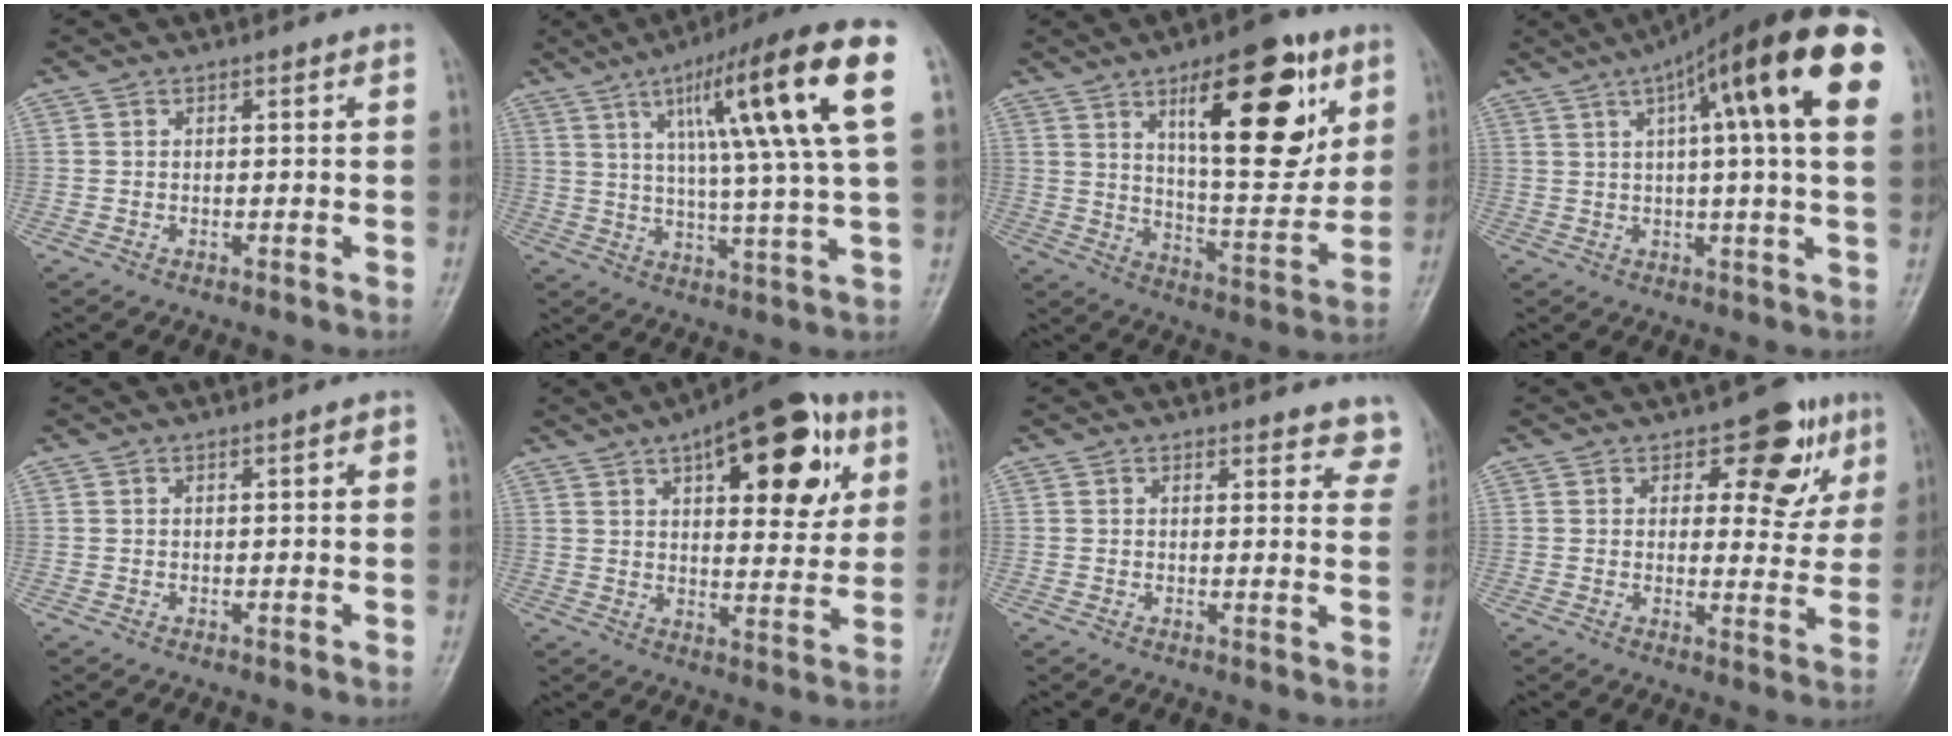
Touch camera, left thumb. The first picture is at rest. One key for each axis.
{"total": 21.7, "fx": 7.6, "fy": 2.4, "fz": 20.1, "tx": -0.309, "ty": -0.003, "tz": 0.109}
{"total": 21.8, "fx": 9.3, "fy": 8.4, "fz": 17.8, "tx": -0.213, "ty": -0.045, "tz": 0.148}
{"total": 22.5, "fx": 8.2, "fy": 4.4, "fz": 20.5, "tx": -0.304, "ty": 0.021, "tz": 0.111}
{"total": 1.2, "fx": 0.2, "fy": 0.5, "fz": 1.1, "tx": -0.015, "ty": 0.003, "tz": 0.002}
{"total": 20.2, "fx": 8.3, "fy": 8.7, "fz": 16.2, "tx": -0.178, "ty": -0.012, "tz": 0.113}
{"total": 5.7, "fx": 5.2, "fy": 2.2, "fz": 1.0, "tx": 0.031, "ty": -0.026, "tz": 0.038}
{"total": 9.6, "fx": 4.8, "fy": 5.5, "fz": 6.2, "tx": -0.031, "ty": -0.018, "tz": 0.058}